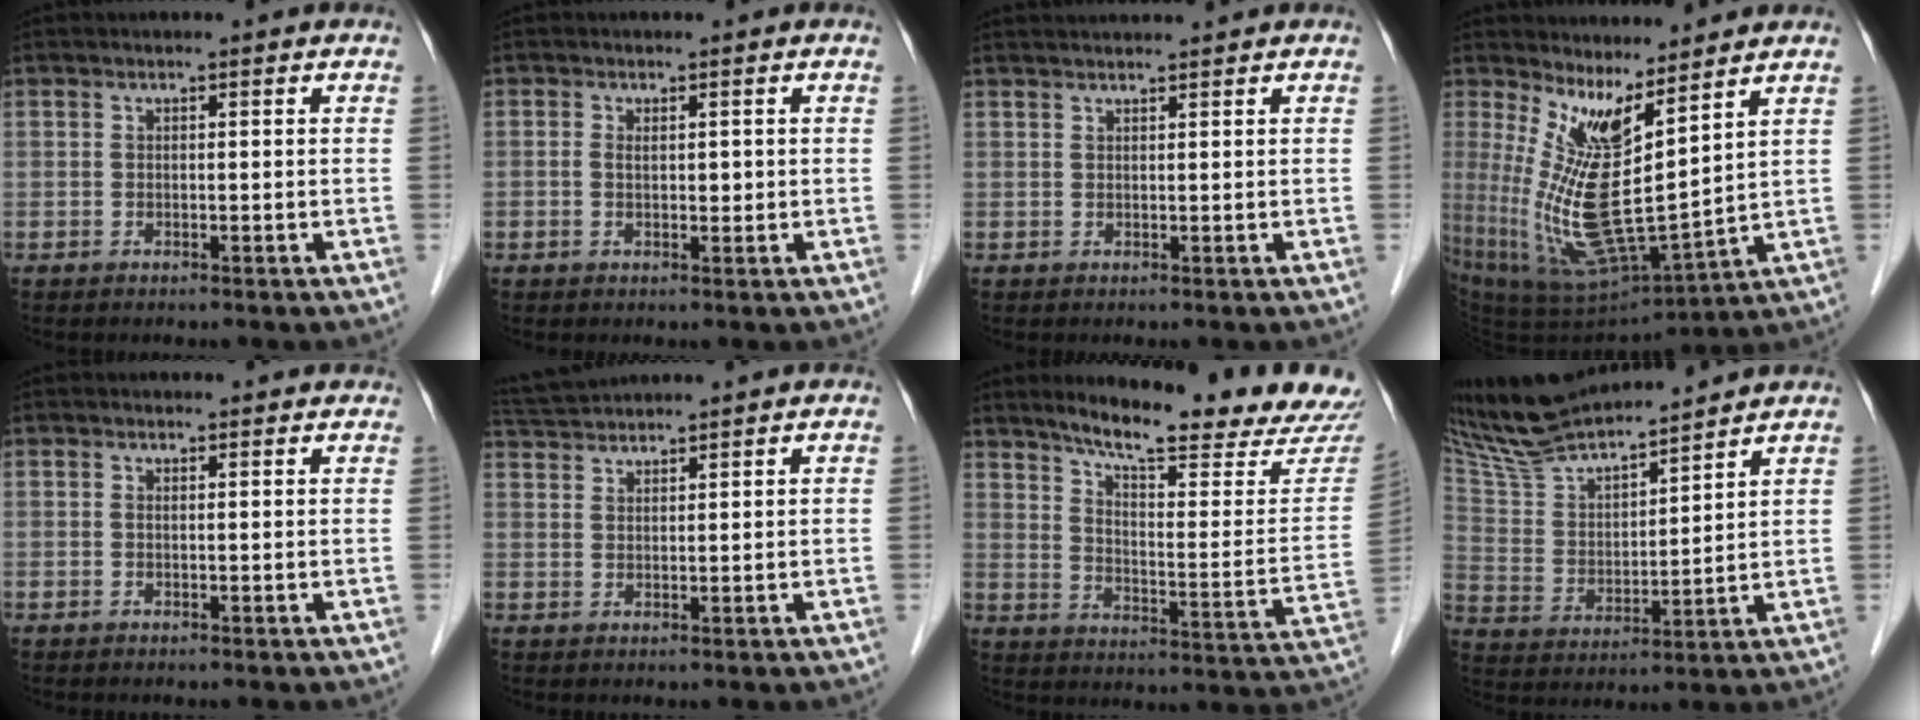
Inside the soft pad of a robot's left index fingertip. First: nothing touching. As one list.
[{"total": 1.8, "force": [0.2, 1.1, 1.5], "torque": [-0.026, -0.001, 0.002]}, {"total": 3.3, "force": [3.2, -0.3, 0.8], "torque": [-0.009, 0.028, 0.053]}, {"total": 12.0, "force": [5.7, 1.5, 10.5], "torque": [-0.224, -0.031, 0.120]}, {"total": 1.4, "force": [1.3, 0.6, 0.4], "torque": [-0.013, 0.007, 0.007]}, {"total": 4.6, "force": [4.5, -0.6, 0.7], "torque": [-0.020, 0.026, 0.088]}, {"total": 20.8, "force": [18.5, 0.9, 9.4], "torque": [-0.135, -0.064, 0.246]}, {"total": 16.0, "force": [14.8, 1.9, 5.8], "torque": [-0.117, 0.012, 0.280]}]